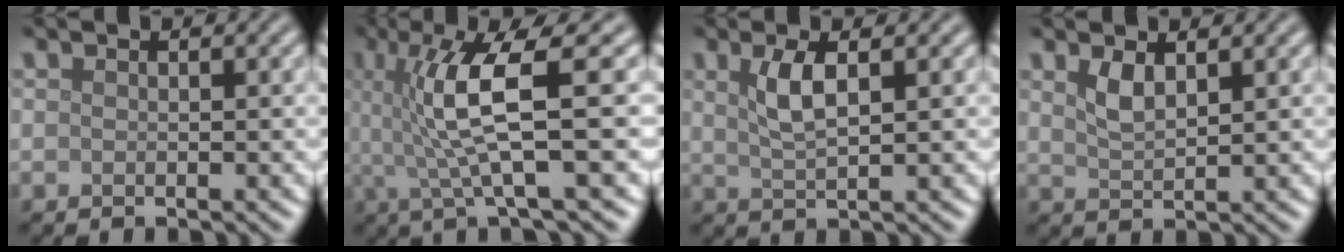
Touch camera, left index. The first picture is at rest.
{"total": 7.0, "force": [0.8, 1.2, 6.8], "torque": [-0.131, 0.007, 0.015]}
{"total": 2.9, "force": [1.1, 0.8, 2.6], "torque": [-0.052, 0.001, 0.021]}
{"total": 2.0, "force": [1.2, 0.7, 1.5], "torque": [-0.033, -0.002, 0.027]}